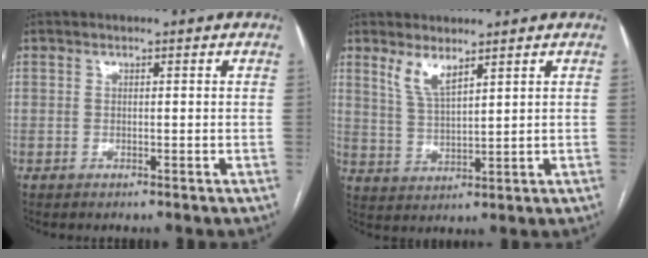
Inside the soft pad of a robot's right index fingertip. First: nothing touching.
{"total": 4.7, "force": [3.3, 0.9, 3.1], "torque": [-0.068, -0.008, 0.073]}